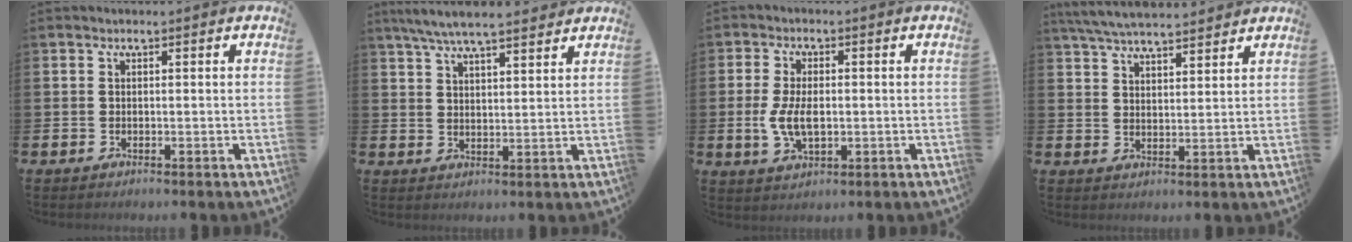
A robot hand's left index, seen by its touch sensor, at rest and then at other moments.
{"total": 6.7, "force": [6.2, 0.8, 2.3], "torque": [-0.056, -0.020, 0.113]}
{"total": 5.3, "force": [-0.2, 2.9, 4.5], "torque": [-0.092, 0.001, -0.009]}
{"total": 5.9, "force": [5.7, 0.7, 1.2], "torque": [-0.044, -0.022, 0.105]}